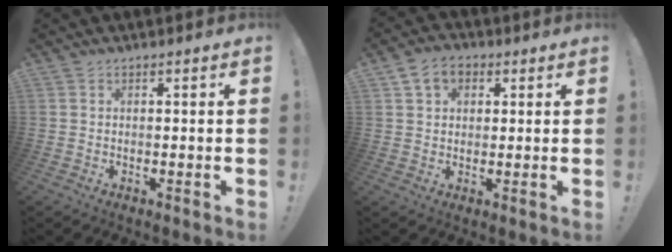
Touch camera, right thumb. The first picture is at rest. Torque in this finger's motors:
{"motor_torque": [0.12, 1.08, 0.84, 0.43, 0.37]}